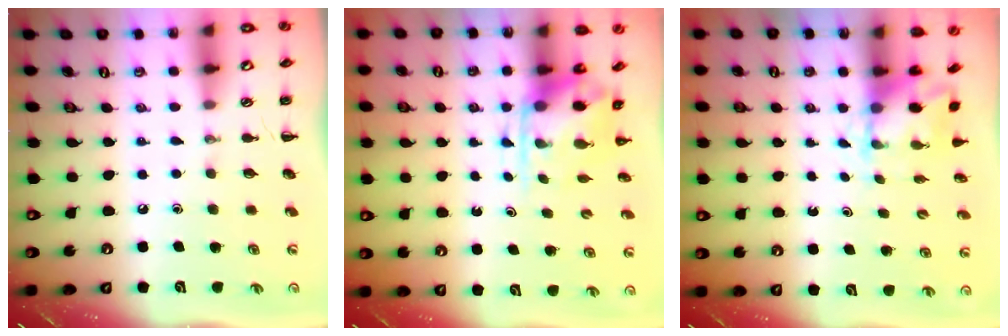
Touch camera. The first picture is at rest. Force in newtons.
{"total": 5.5, "press": 5.4, "slide": 0.9}
{"total": 2.7, "press": 2.5, "slide": 0.9}